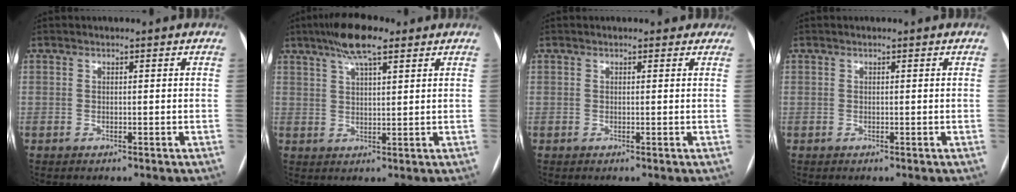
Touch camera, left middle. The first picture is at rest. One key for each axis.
{"total": 7.7, "fx": 5.1, "fy": 1.6, "fz": 5.5, "tx": -0.102, "ty": 0.018, "tz": 0.087}
{"total": 2.9, "fx": 2.5, "fy": 1.5, "fz": 0.6, "tx": 0.003, "ty": 0.008, "tz": 0.015}
{"total": 0.0}